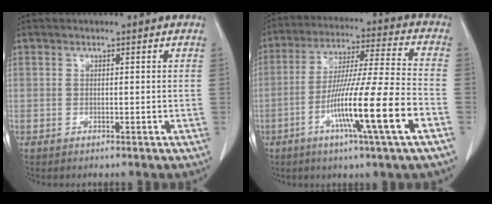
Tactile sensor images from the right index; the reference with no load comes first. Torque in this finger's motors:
{"motor_torque": [1.70, -0.44, 0.77, 0.21]}